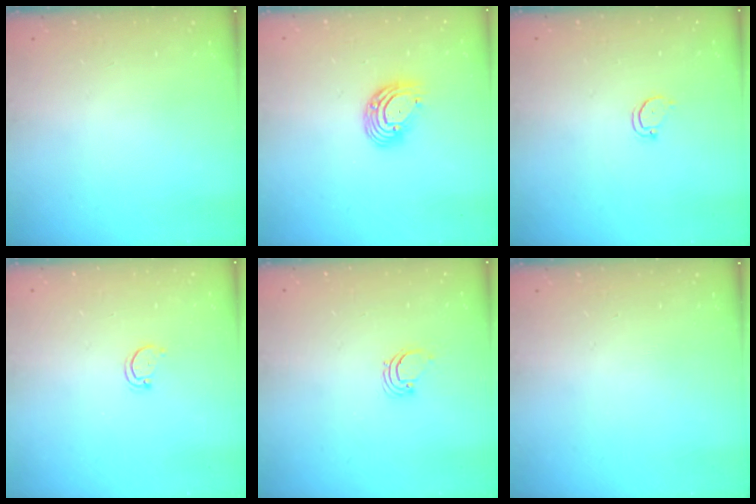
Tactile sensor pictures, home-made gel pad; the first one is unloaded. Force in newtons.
{"total": 9.0, "press": 8.8, "slide": 1.9}
{"total": 2.5, "press": 2.5, "slide": 0.3}
{"total": 2.8, "press": 2.7, "slide": 0.3}
{"total": 1.7, "press": 1.7, "slide": 0.1}
{"total": 0.0}